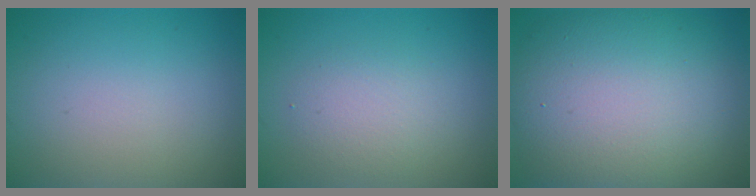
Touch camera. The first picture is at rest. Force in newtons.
{"total": 2.4, "press": 2.4, "slide": 0.2}
{"total": 13.1, "press": 13.1, "slide": 1.0}